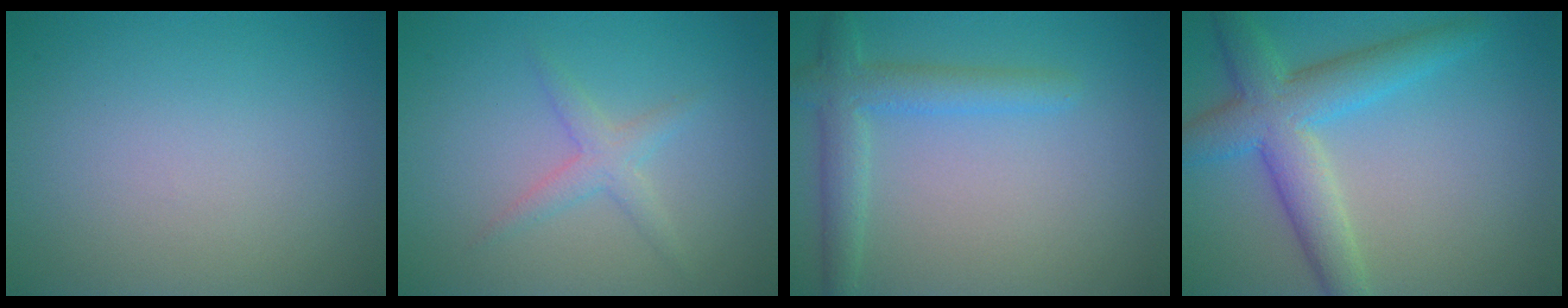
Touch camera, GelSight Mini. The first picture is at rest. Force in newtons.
{"total": 2.0, "press": 2.0, "slide": 0.1}
{"total": 3.4, "press": 3.4, "slide": 0.2}
{"total": 6.1, "press": 6.1, "slide": 0.2}